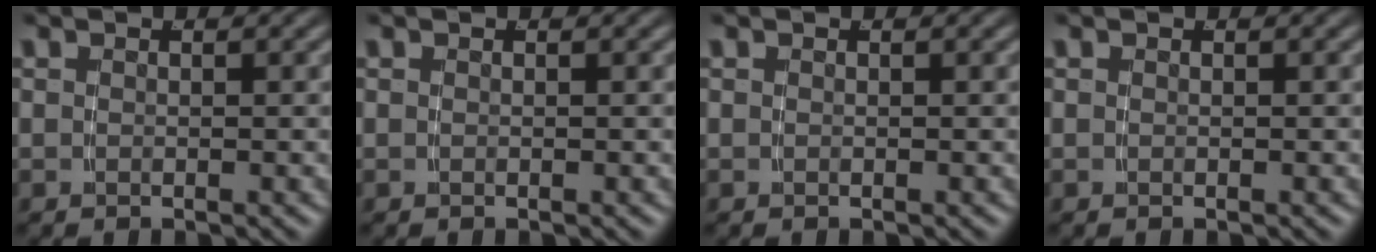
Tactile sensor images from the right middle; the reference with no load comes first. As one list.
[{"total": 0.0}, {"total": 0.0}, {"total": 0.0}]